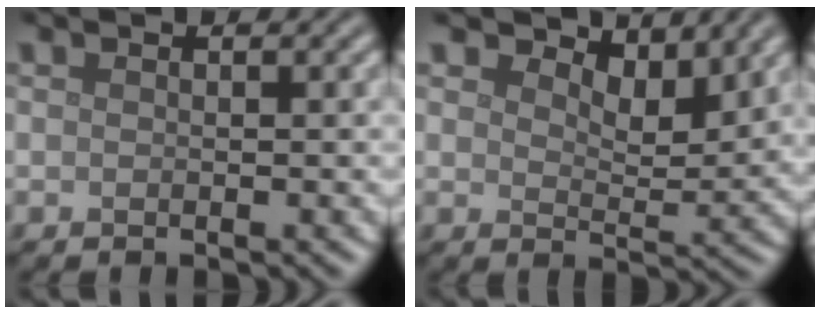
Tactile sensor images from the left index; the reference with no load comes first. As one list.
[{"total": 4.4, "force": [3.6, 1.7, 2.0], "torque": [-0.036, -0.003, 0.049]}]